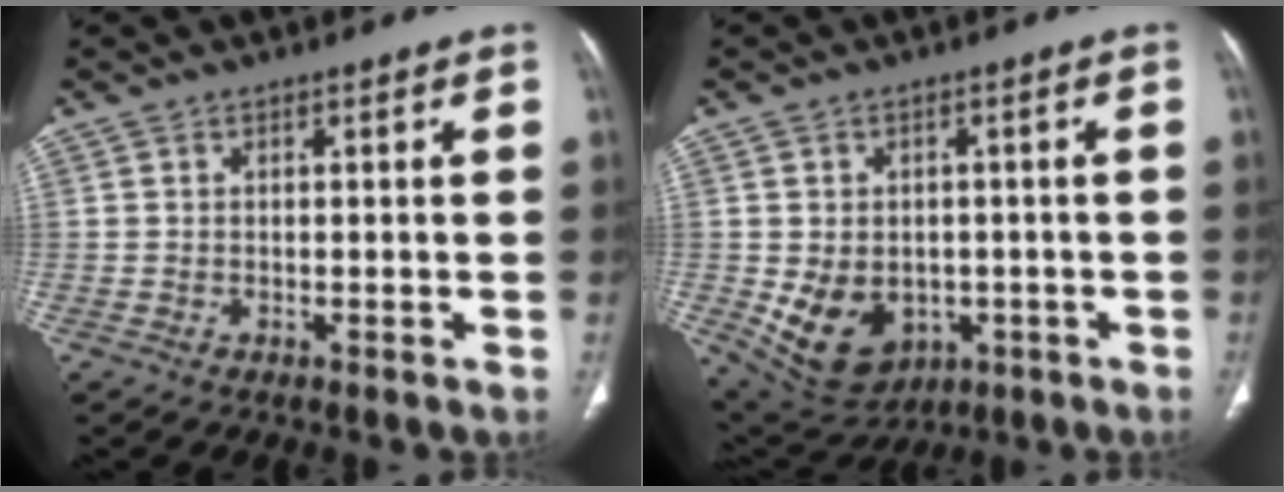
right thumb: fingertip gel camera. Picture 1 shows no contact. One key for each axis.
{"total": 11.6, "fx": -3.1, "fy": 9.1, "fz": 6.4, "tx": -0.088, "ty": 0.012, "tz": -0.024}